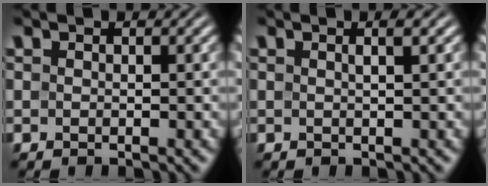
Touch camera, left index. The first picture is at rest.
{"total": 1.3, "force": [0.4, 0.2, 1.2], "torque": [-0.016, 0.006, 0.001]}